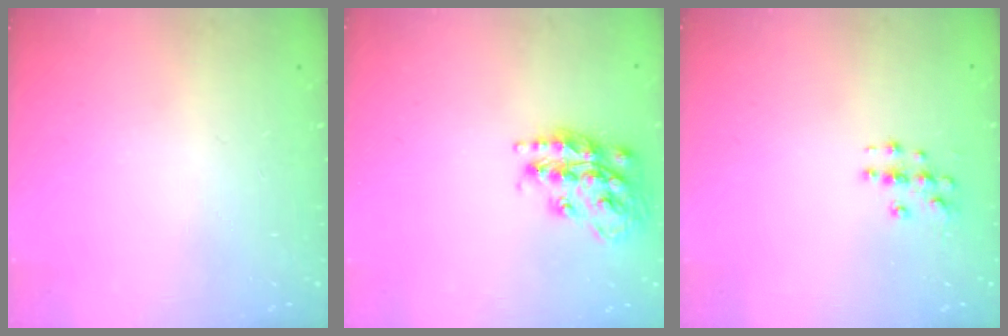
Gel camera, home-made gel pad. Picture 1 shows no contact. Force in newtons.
{"total": 17.1, "press": 17.1, "slide": 1.0}
{"total": 3.4, "press": 3.4, "slide": 0.2}